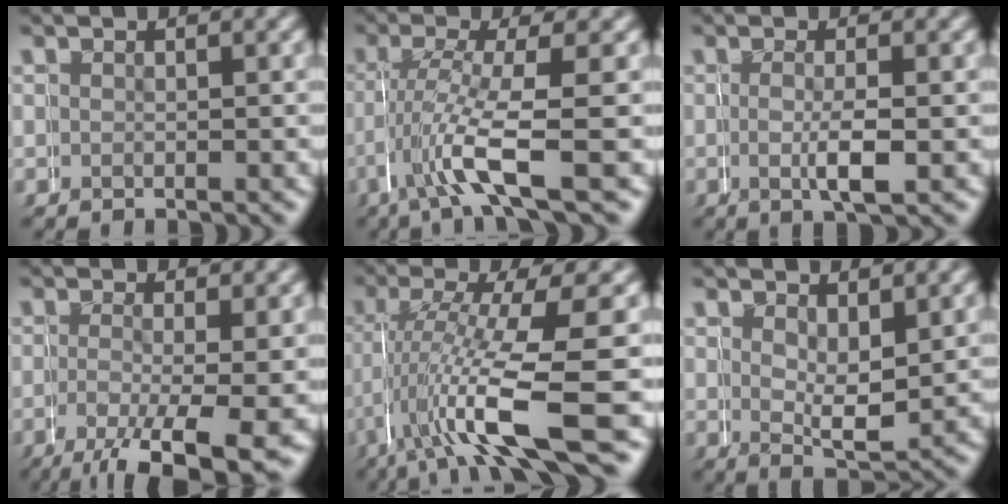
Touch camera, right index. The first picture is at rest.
{"total": 4.1, "force": [-2.2, 0.7, 3.4], "torque": [-0.086, -0.017, -0.027]}
{"total": 1.4, "force": [0.3, 0.0, 1.4], "torque": [-0.023, -0.001, 0.003]}
{"total": 3.0, "force": [-1.4, 0.3, 2.7], "torque": [-0.046, -0.018, -0.016]}
{"total": 7.1, "force": [-1.8, 1.8, 6.7], "torque": [-0.130, -0.019, -0.018]}
{"total": 3.1, "force": [1.8, 1.1, 2.2], "torque": [-0.035, -0.002, 0.031]}